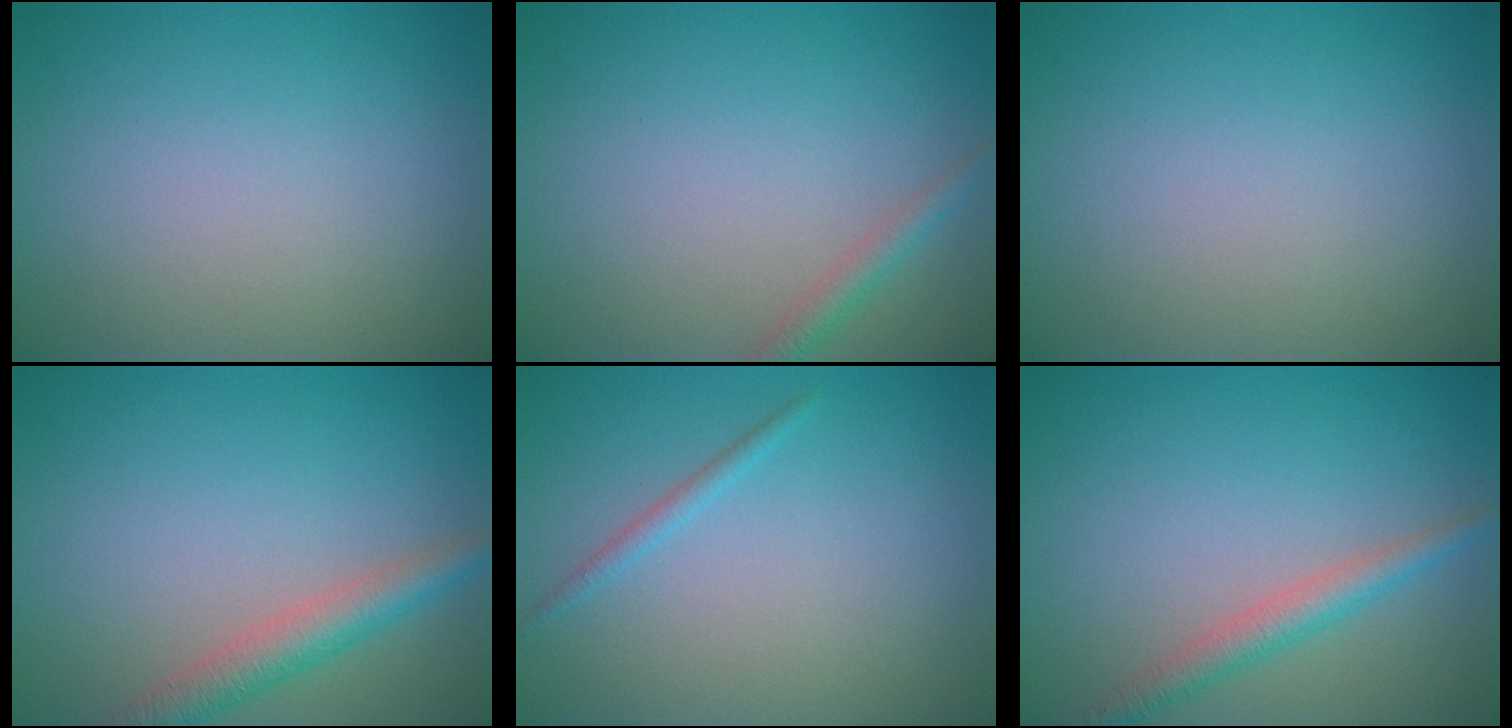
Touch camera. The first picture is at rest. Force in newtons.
{"total": 1.5, "press": 1.5, "slide": 0.0}
{"total": 0.0}
{"total": 3.5, "press": 3.5, "slide": 0.1}
{"total": 1.0, "press": 1.0, "slide": 0.0}
{"total": 2.7, "press": 2.7, "slide": 0.1}